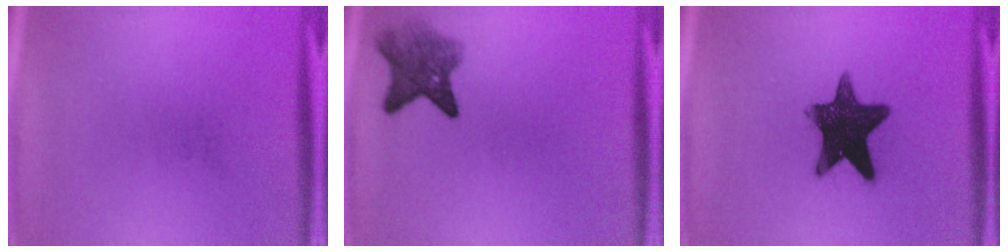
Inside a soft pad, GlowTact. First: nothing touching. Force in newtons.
{"total": 5.5}
{"total": 14.1}